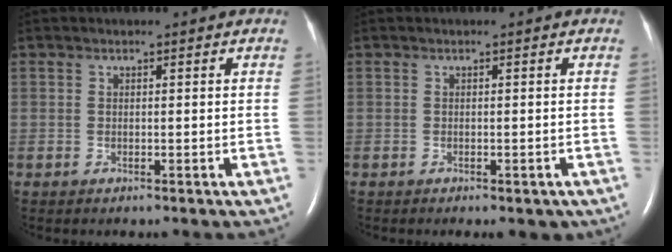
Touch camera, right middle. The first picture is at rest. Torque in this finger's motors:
{"motor_torque": [-0.17, 0.17, 0.13, 0.02]}